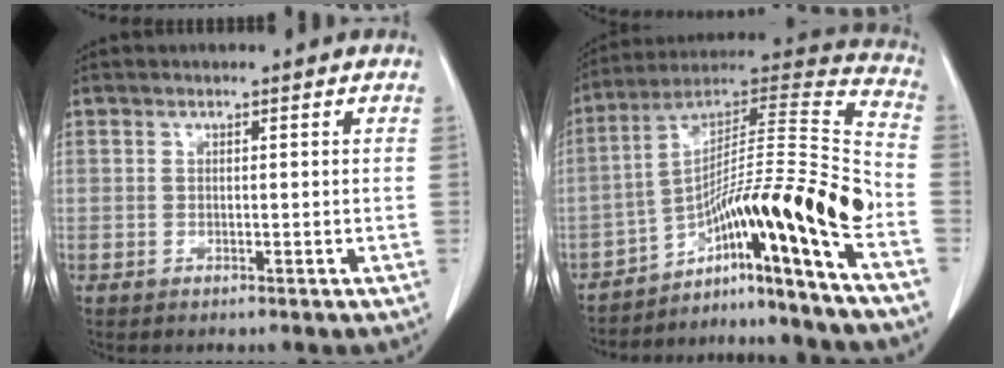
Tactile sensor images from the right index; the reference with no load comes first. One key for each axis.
{"total": 18.8, "fx": -11.4, "fy": -1.5, "fz": 15.0, "tx": -0.235, "ty": 0.028, "tz": -0.190}